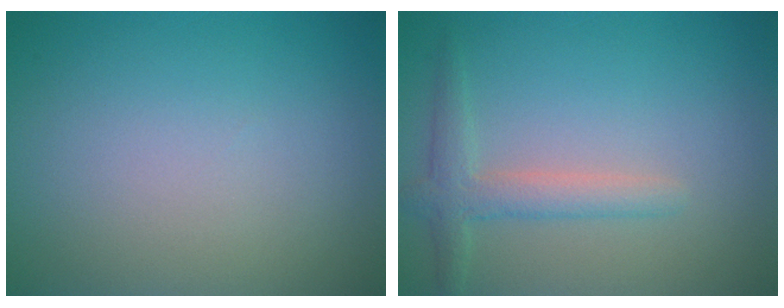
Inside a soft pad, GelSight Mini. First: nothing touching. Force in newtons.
{"total": 2.6, "press": 2.6, "slide": 0.2}